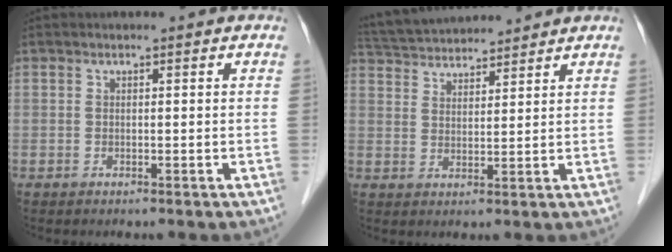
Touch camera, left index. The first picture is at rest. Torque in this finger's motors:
{"motor_torque": [-0.43, -0.80, 0.14, 0.05]}